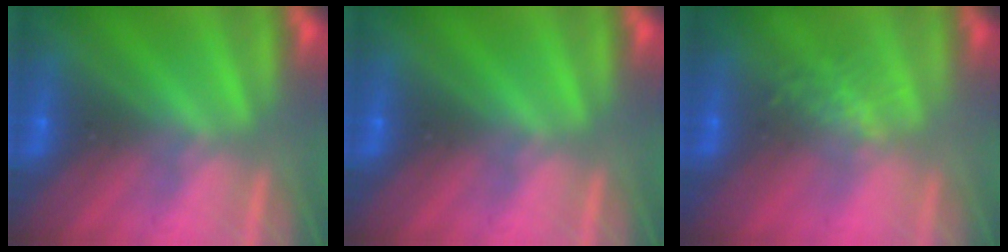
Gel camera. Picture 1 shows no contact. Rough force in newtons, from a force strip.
{"total": 0.0}
{"total": 2.6}